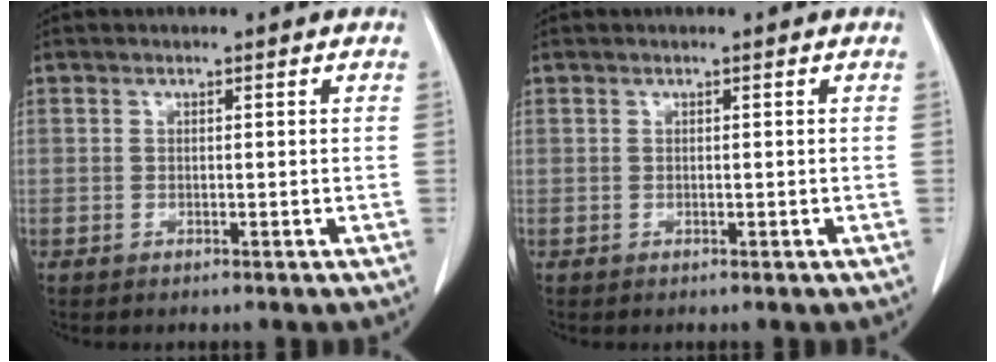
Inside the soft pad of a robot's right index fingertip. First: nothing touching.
{"total": 0.0}